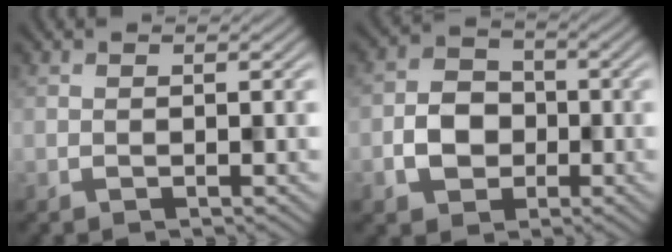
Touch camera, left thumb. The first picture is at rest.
{"total": 4.6, "force": [-1.3, 3.9, 2.0], "torque": [-0.036, 0.000, -0.031]}